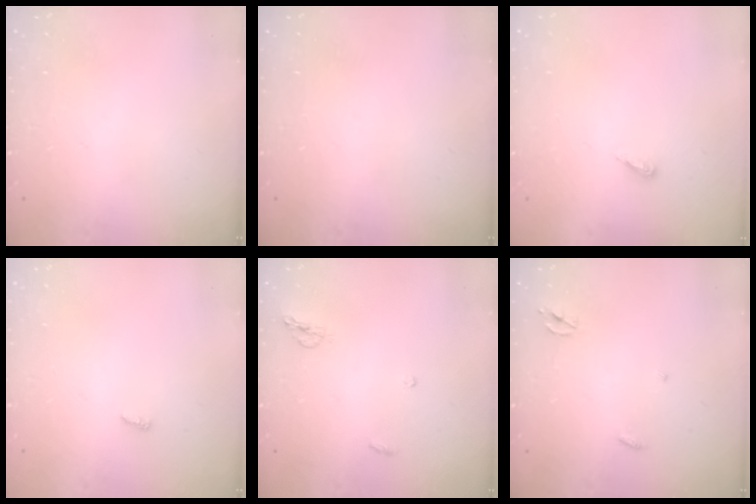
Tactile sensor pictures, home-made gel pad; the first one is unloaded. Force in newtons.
{"total": 0.0}
{"total": 2.8, "press": 2.8, "slide": 0.2}
{"total": 3.4, "press": 3.3, "slide": 0.6}
{"total": 5.4, "press": 5.4, "slide": 0.5}
{"total": 2.3, "press": 2.3, "slide": 0.2}